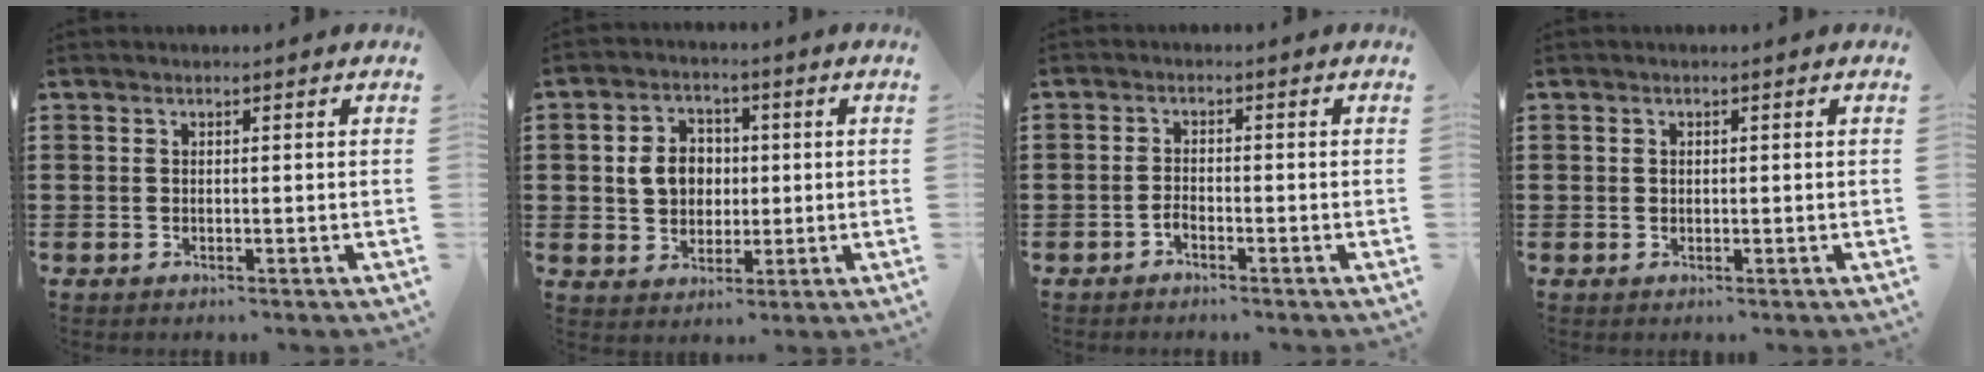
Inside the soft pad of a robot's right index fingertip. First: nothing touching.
{"total": 6.3, "force": [0.5, 5.4, 3.2], "torque": [-0.072, 0.017, 0.005]}
{"total": 1.4, "force": [-1.1, 0.7, 0.4], "torque": [-0.012, 0.000, -0.022]}
{"total": 0.6, "force": [0.2, 0.5, 0.2], "torque": [-0.005, 0.003, 0.003]}